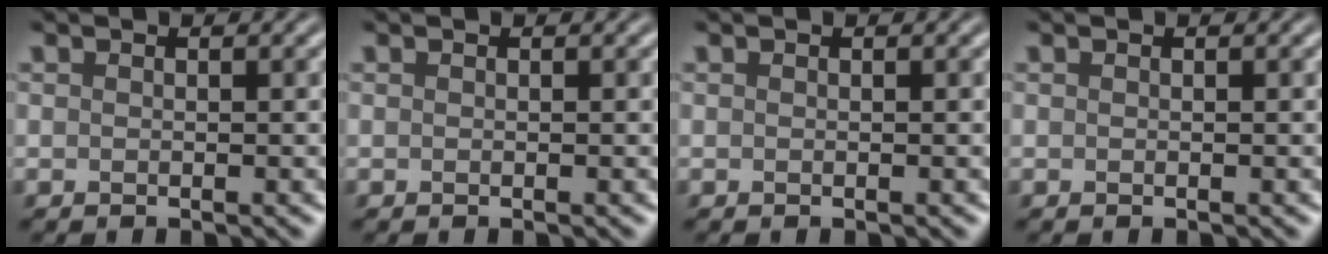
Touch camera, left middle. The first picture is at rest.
{"total": 0.0}
{"total": 0.0}
{"total": 0.0}